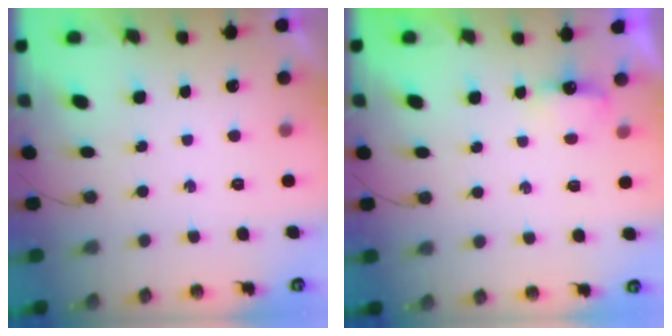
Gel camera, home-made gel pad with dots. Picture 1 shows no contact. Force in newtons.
{"total": 3.9, "press": 3.8, "slide": 0.7}